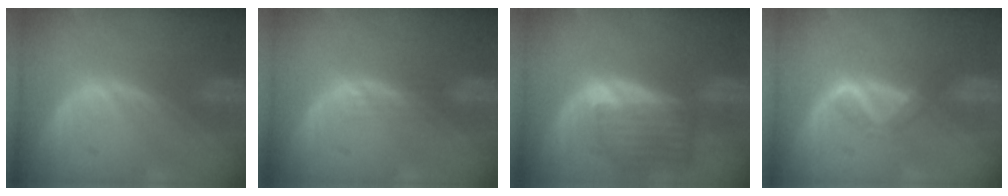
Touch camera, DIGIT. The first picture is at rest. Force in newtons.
{"total": 1.1, "press": 1.1, "slide": 0.1}
{"total": 7.0, "press": 6.6, "slide": 2.4}
{"total": 2.4, "press": 2.4, "slide": 0.7}